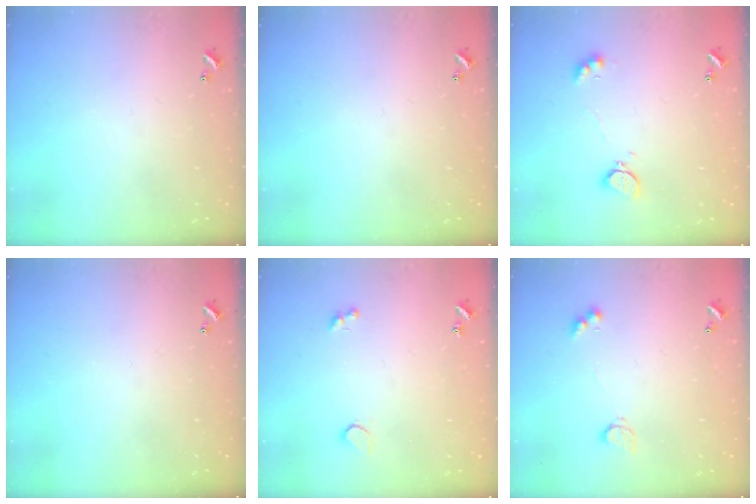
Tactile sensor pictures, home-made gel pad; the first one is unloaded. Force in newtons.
{"total": 0.0}
{"total": 2.3, "press": 2.3, "slide": 0.5}
{"total": 0.0}
{"total": 2.6, "press": 2.2, "slide": 1.2}
{"total": 3.6, "press": 3.6, "slide": 0.6}